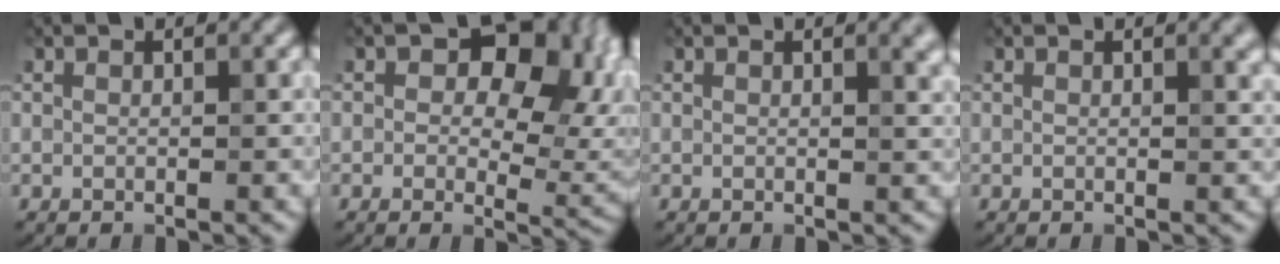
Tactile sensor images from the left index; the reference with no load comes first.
{"total": 10.3, "force": [2.2, 6.6, 7.6], "torque": [-0.080, -0.005, 0.033]}
{"total": 1.5, "force": [0.8, 0.4, 1.2], "torque": [-0.016, 0.001, 0.012]}
{"total": 1.1, "force": [0.6, 0.3, 0.9], "torque": [-0.011, 0.002, 0.010]}